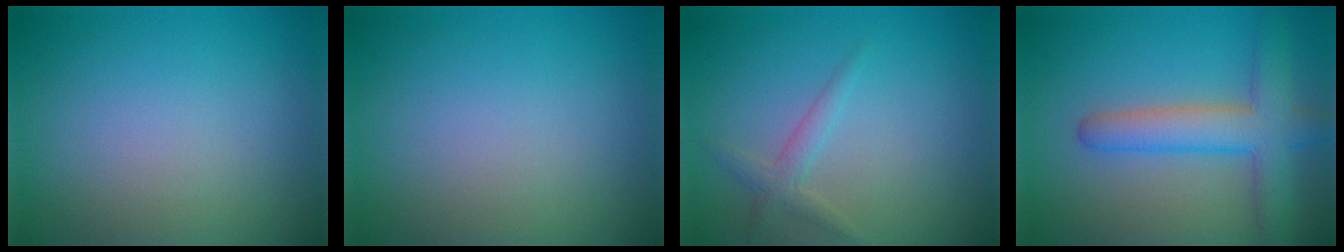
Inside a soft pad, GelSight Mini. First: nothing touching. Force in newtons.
{"total": 0.0}
{"total": 1.6, "press": 1.6, "slide": 0.0}
{"total": 5.5, "press": 5.5, "slide": 0.4}